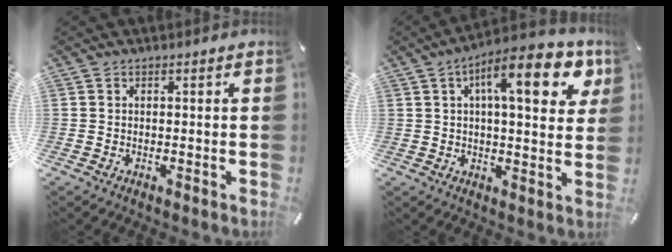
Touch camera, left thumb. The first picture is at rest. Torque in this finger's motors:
{"motor_torque": [1.84, 1.84, 1.48, -1.29, 0.40]}